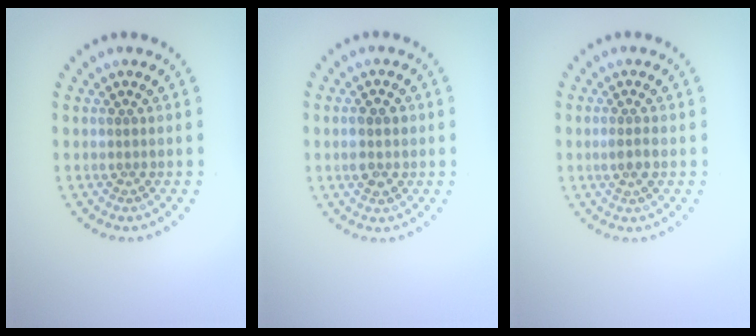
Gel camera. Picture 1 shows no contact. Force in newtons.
{"total": 2.8, "press": 2.8, "slide": 0.1}
{"total": 1.5, "press": 1.3, "slide": 0.9}